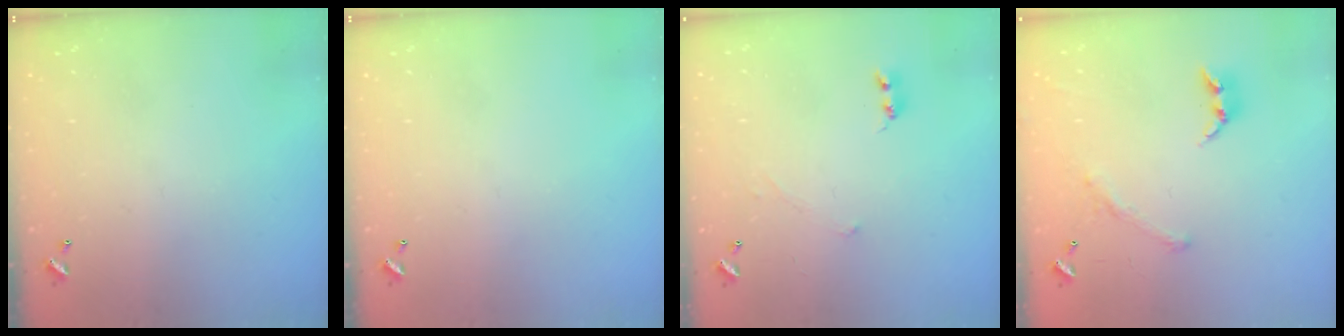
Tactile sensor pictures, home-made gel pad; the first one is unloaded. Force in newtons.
{"total": 0.0}
{"total": 0.0}
{"total": 1.5, "press": 1.0, "slide": 1.2}